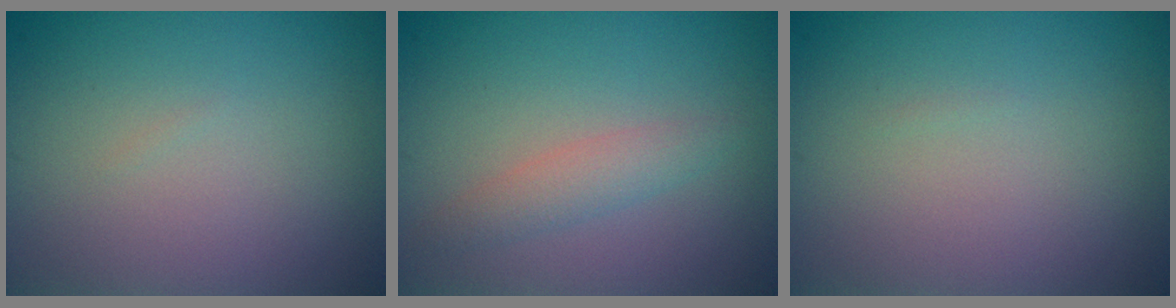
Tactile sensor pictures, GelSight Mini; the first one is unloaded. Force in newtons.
{"total": 1.8, "press": 1.8, "slide": 0.0}
{"total": 0.0}